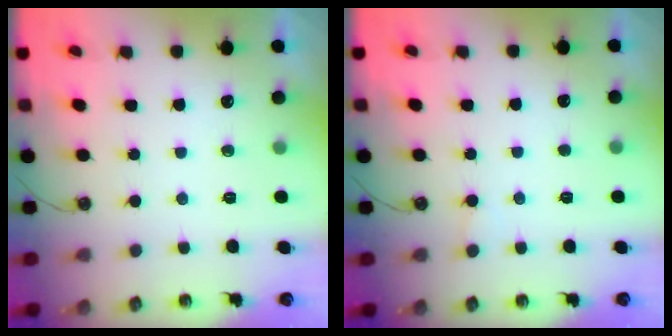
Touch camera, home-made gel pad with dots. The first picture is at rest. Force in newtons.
{"total": 4.1, "press": 4.1, "slide": 0.4}